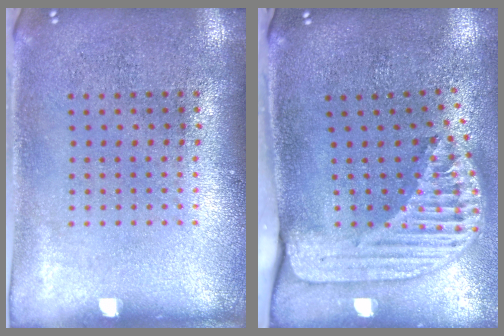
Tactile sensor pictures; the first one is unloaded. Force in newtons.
{"total": 2.6, "press": 1.8, "slide": 1.8}